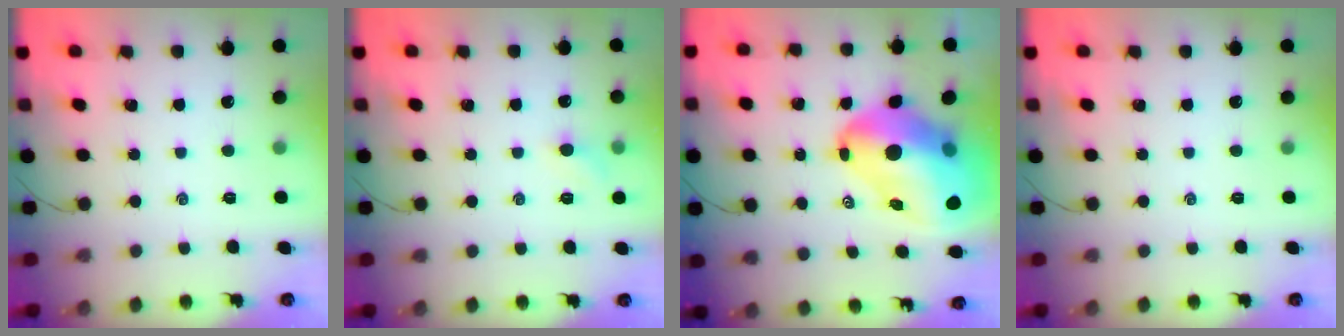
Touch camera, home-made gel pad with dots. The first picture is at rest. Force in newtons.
{"total": 5.1, "press": 4.8, "slide": 1.6}
{"total": 21.8, "press": 20.9, "slide": 6.0}
{"total": 0.0}